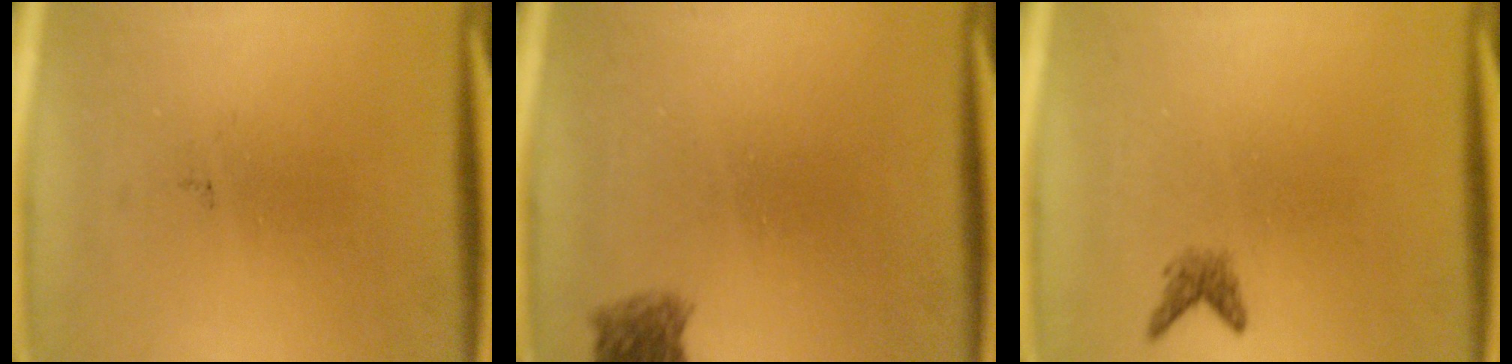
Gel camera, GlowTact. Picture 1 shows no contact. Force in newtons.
{"total": 2.6}
{"total": 1.4}